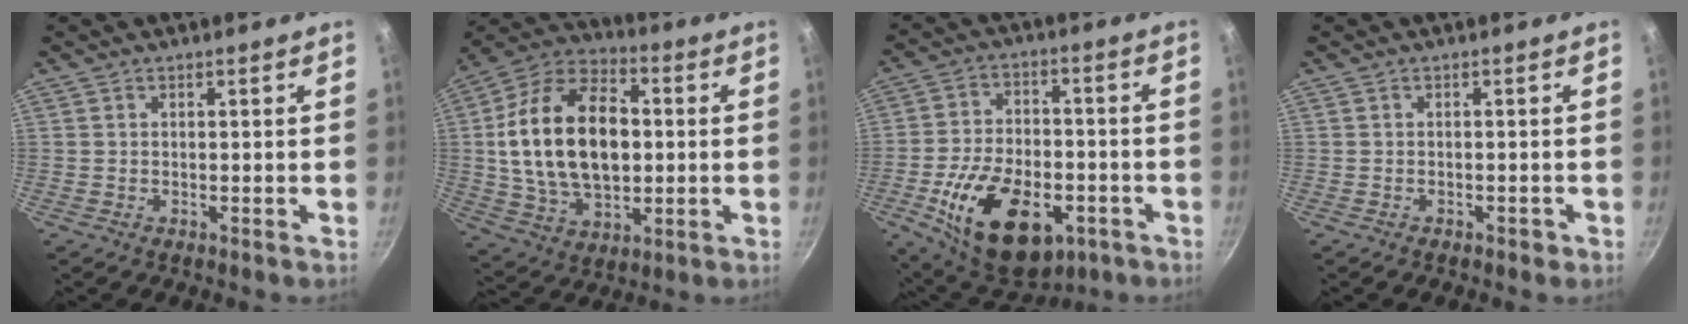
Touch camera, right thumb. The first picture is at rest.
{"total": 22.7, "force": [1.2, 14.4, 17.5], "torque": [-0.289, 0.018, 0.020]}
{"total": 20.7, "force": [-7.6, 12.1, 14.9], "torque": [-0.230, 0.021, -0.114]}
{"total": 1.0, "force": [-0.7, 0.6, 0.4], "torque": [0.001, 0.012, -0.002]}